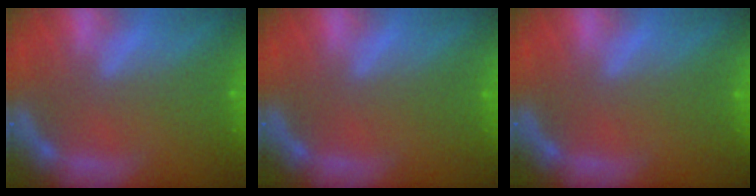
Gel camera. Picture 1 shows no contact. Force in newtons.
{"total": 0.0}
{"total": 0.0}